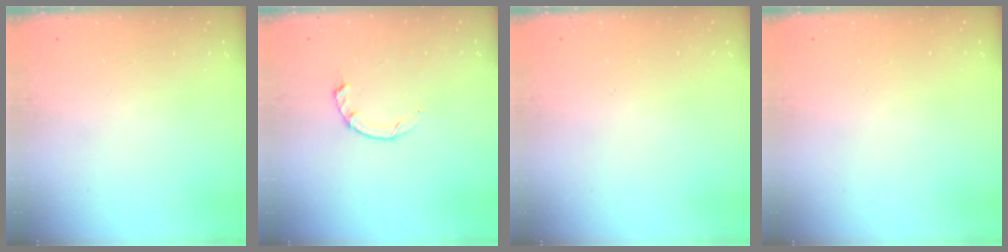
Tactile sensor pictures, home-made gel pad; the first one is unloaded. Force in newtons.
{"total": 2.3, "press": 2.3, "slide": 0.4}
{"total": 2.6, "press": 2.6, "slide": 0.2}
{"total": 2.5, "press": 2.5, "slide": 0.2}